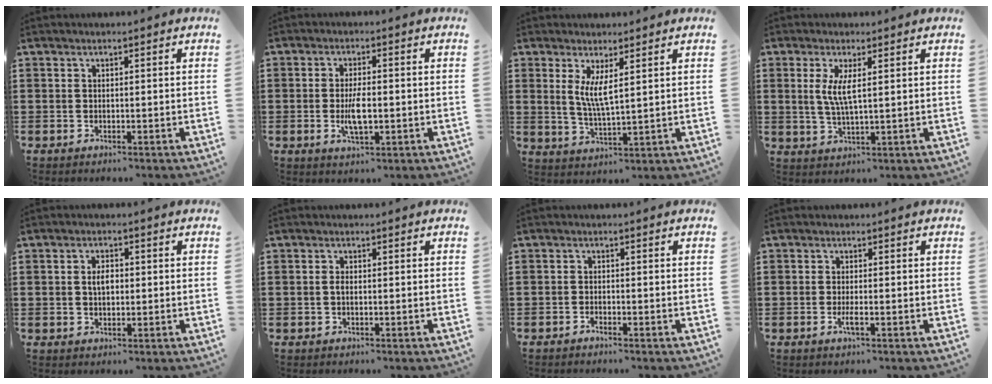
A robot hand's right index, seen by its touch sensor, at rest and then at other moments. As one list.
[{"total": 4.8, "force": [-0.8, 1.6, 4.4], "torque": [-0.091, -0.004, -0.017]}, {"total": 4.7, "force": [1.7, 0.8, 4.3], "torque": [-0.089, -0.004, 0.030]}, {"total": 4.5, "force": [1.0, 0.9, 4.3], "torque": [-0.087, -0.001, 0.016]}, {"total": 2.6, "force": [0.2, 1.3, 2.3], "torque": [-0.046, 0.006, 0.002]}, {"total": 1.0, "force": [-0.2, 0.4, 0.9], "torque": [-0.019, -0.002, -0.004]}, {"total": 0.9, "force": [-0.9, 0.0, 0.1], "torque": [-0.005, 0.000, -0.019]}, {"total": 1.7, "force": [-0.7, 0.2, 1.5], "torque": [-0.040, -0.007, -0.017]}]